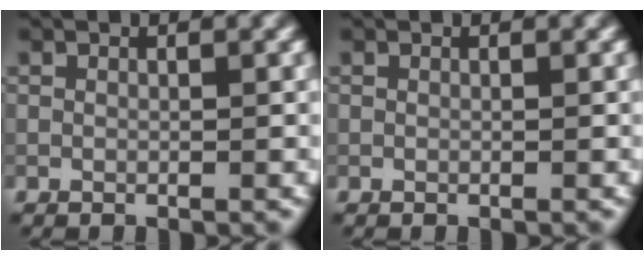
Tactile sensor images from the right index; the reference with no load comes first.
{"total": 0.0}